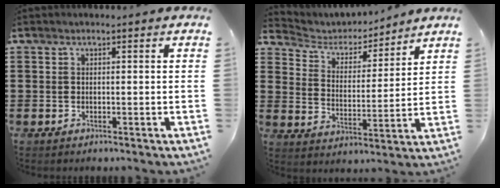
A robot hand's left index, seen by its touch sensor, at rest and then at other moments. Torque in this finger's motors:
{"motor_torque": [1.07, -1.07, 0.02, -0.03]}